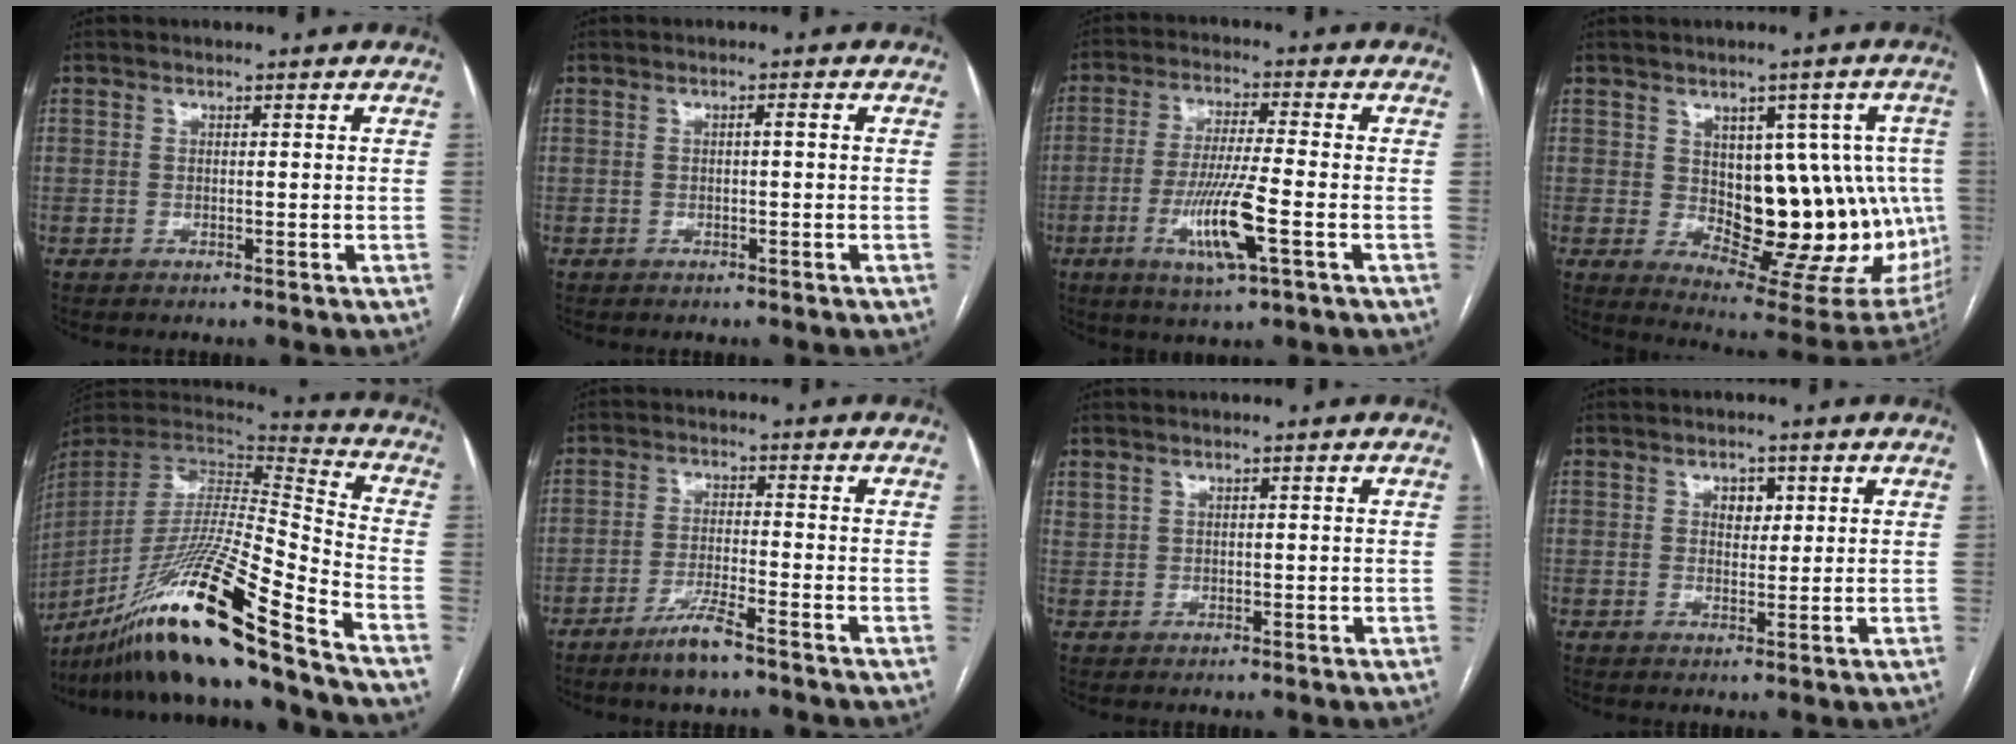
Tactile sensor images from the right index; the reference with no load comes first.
{"total": 0.9, "force": [-0.1, 0.0, 0.9], "torque": [-0.014, 0.002, 0.000]}
{"total": 10.0, "force": [-3.3, 0.3, 9.5], "torque": [-0.184, -0.013, -0.059]}
{"total": 17.7, "force": [0.1, 9.2, 15.1], "torque": [-0.161, 0.015, 0.031]}
{"total": 26.7, "force": [-19.4, -0.9, 18.3], "torque": [-0.347, -0.045, -0.353]}
{"total": 5.3, "force": [-3.8, 0.2, 3.7], "torque": [-0.076, -0.010, -0.070]}
{"total": 1.3, "force": [1.1, 0.6, 0.3], "torque": [-0.008, 0.009, 0.029]}
{"total": 2.7, "force": [1.0, 1.7, 1.8], "torque": [-0.022, 0.003, 0.015]}